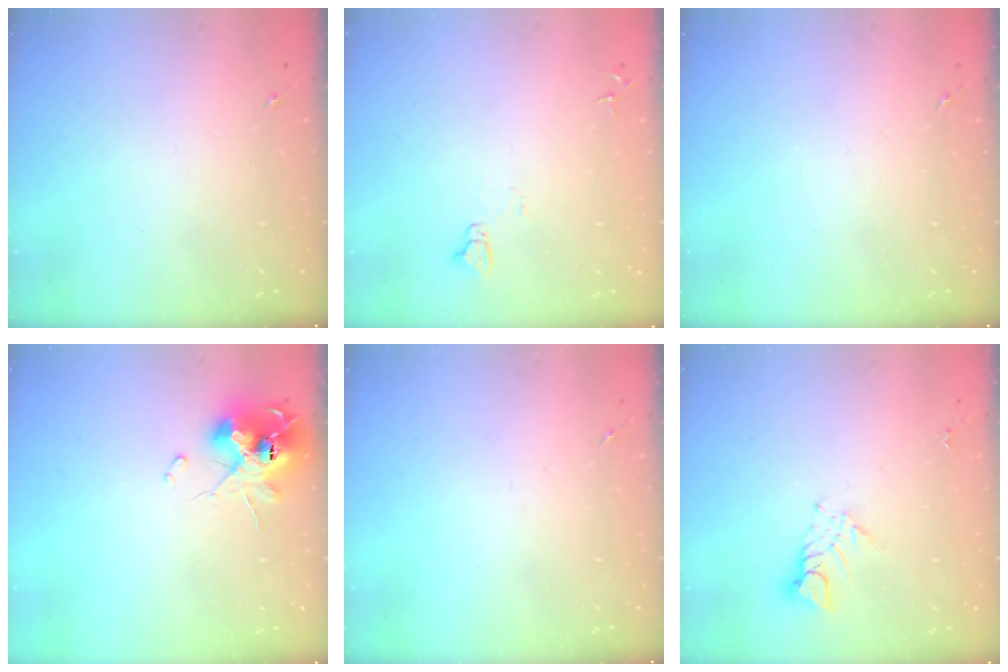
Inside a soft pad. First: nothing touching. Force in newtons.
{"total": 3.6, "press": 3.6, "slide": 0.4}
{"total": 0.0}
{"total": 12.8, "press": 12.7, "slide": 1.1}
{"total": 0.0}
{"total": 5.8, "press": 5.8, "slide": 0.3}